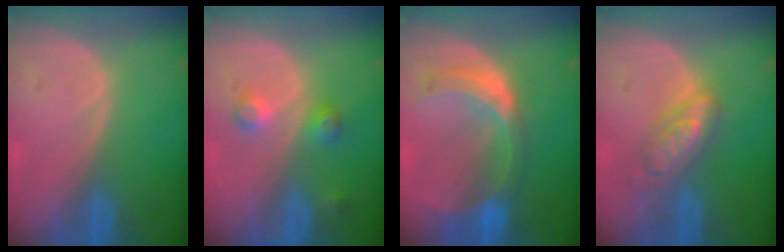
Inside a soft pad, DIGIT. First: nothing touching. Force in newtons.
{"total": 3.6, "press": 3.6, "slide": 0.6}
{"total": 8.1, "press": 7.1, "slide": 3.7}
{"total": 5.5, "press": 5.5, "slide": 0.2}